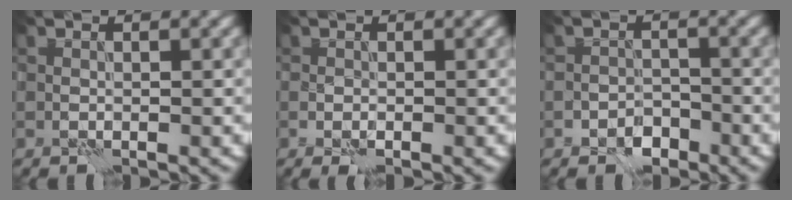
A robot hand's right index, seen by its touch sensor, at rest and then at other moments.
{"total": 1.0, "force": [-0.3, 0.3, 0.9], "torque": [-0.020, -0.001, -0.004]}
{"total": 2.0, "force": [-1.6, 1.1, 0.6], "torque": [-0.003, 0.005, -0.030]}